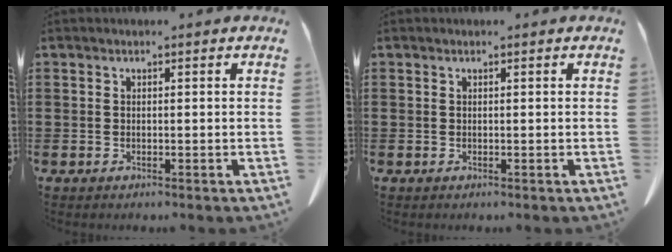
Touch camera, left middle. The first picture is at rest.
{"total": 0.0}